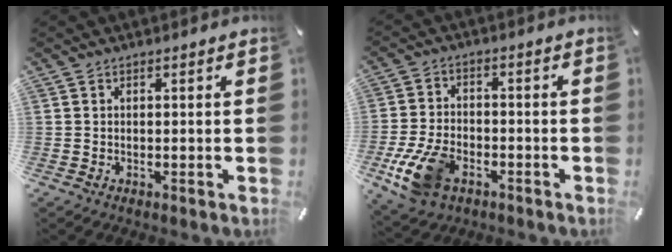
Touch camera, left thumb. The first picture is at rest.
{"total": 11.7, "force": [-5.3, 7.3, 7.5], "torque": [-0.156, 0.021, -0.092]}